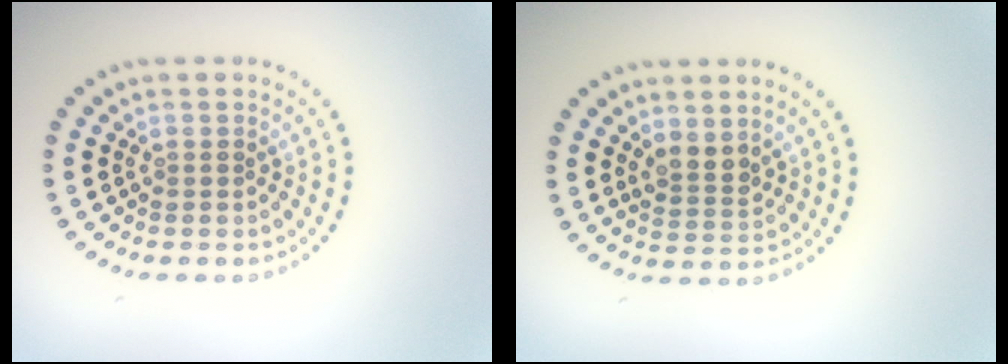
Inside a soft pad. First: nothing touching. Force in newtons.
{"total": 2.1, "press": 1.7, "slide": 1.2}